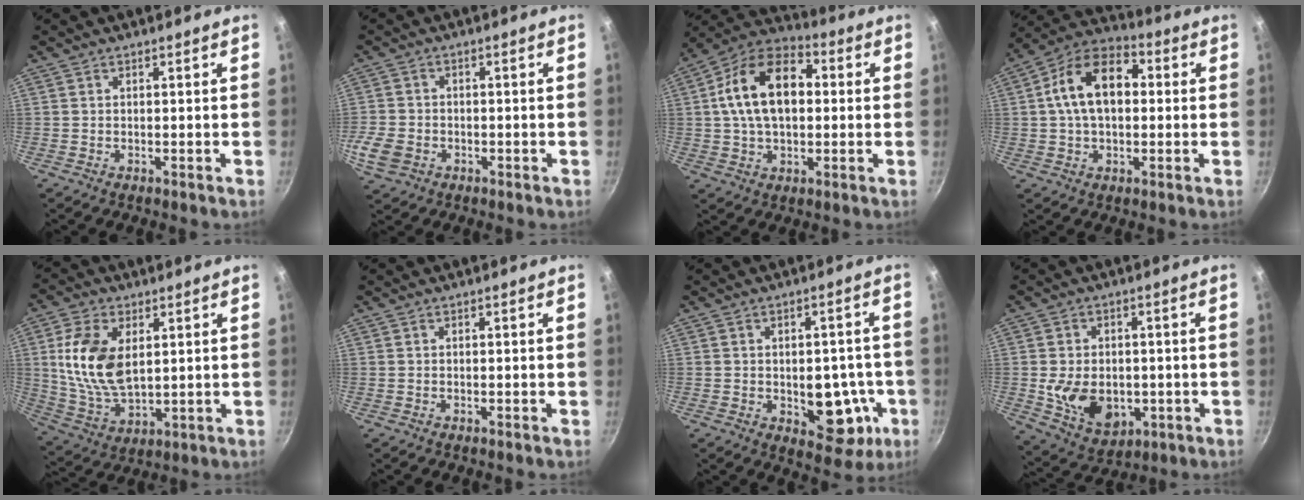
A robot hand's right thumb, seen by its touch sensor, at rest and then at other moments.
{"total": 6.6, "force": [-2.2, 5.2, 3.4], "torque": [-0.074, 0.011, -0.044]}
{"total": 17.0, "force": [2.2, 10.8, 12.9], "torque": [-0.196, 0.030, 0.020]}
{"total": 14.5, "force": [1.8, 9.3, 11.0], "torque": [-0.159, 0.032, 0.012]}
{"total": 14.1, "force": [3.0, 8.2, 11.0], "torque": [-0.203, -0.017, 0.068]}
{"total": 0.0}
{"total": 11.9, "force": [-2.5, 7.3, 9.0], "torque": [-0.069, 0.008, -0.022]}
{"total": 11.9, "force": [-1.5, 8.6, 8.0], "torque": [-0.116, -0.007, -0.006]}